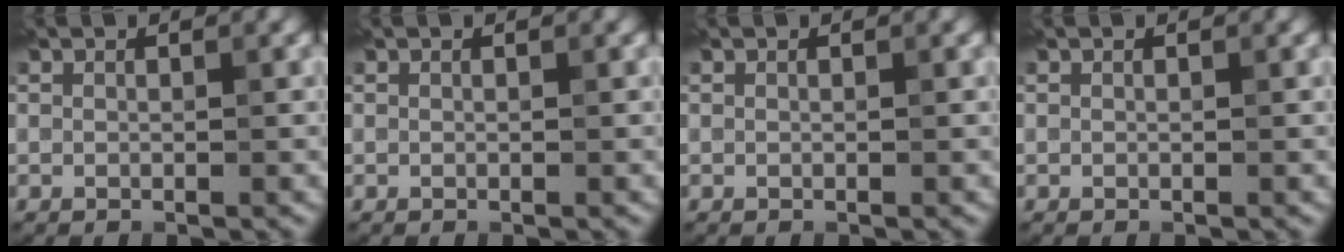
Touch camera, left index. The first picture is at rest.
{"total": 0.0}
{"total": 0.0}
{"total": 0.0}